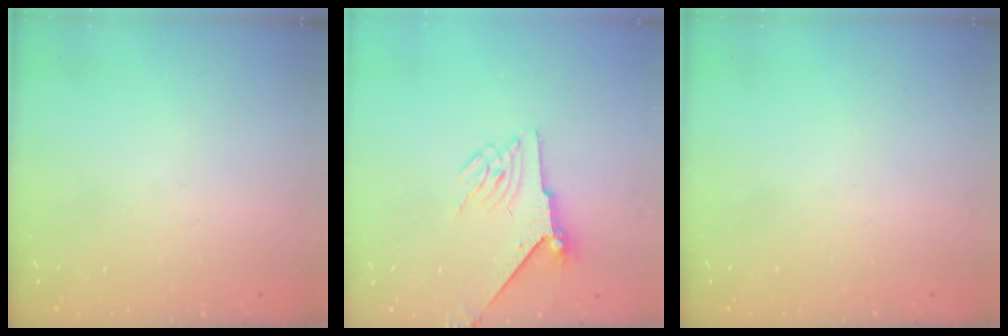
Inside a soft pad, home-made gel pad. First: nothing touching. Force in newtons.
{"total": 5.5, "press": 5.4, "slide": 1.2}
{"total": 0.0}